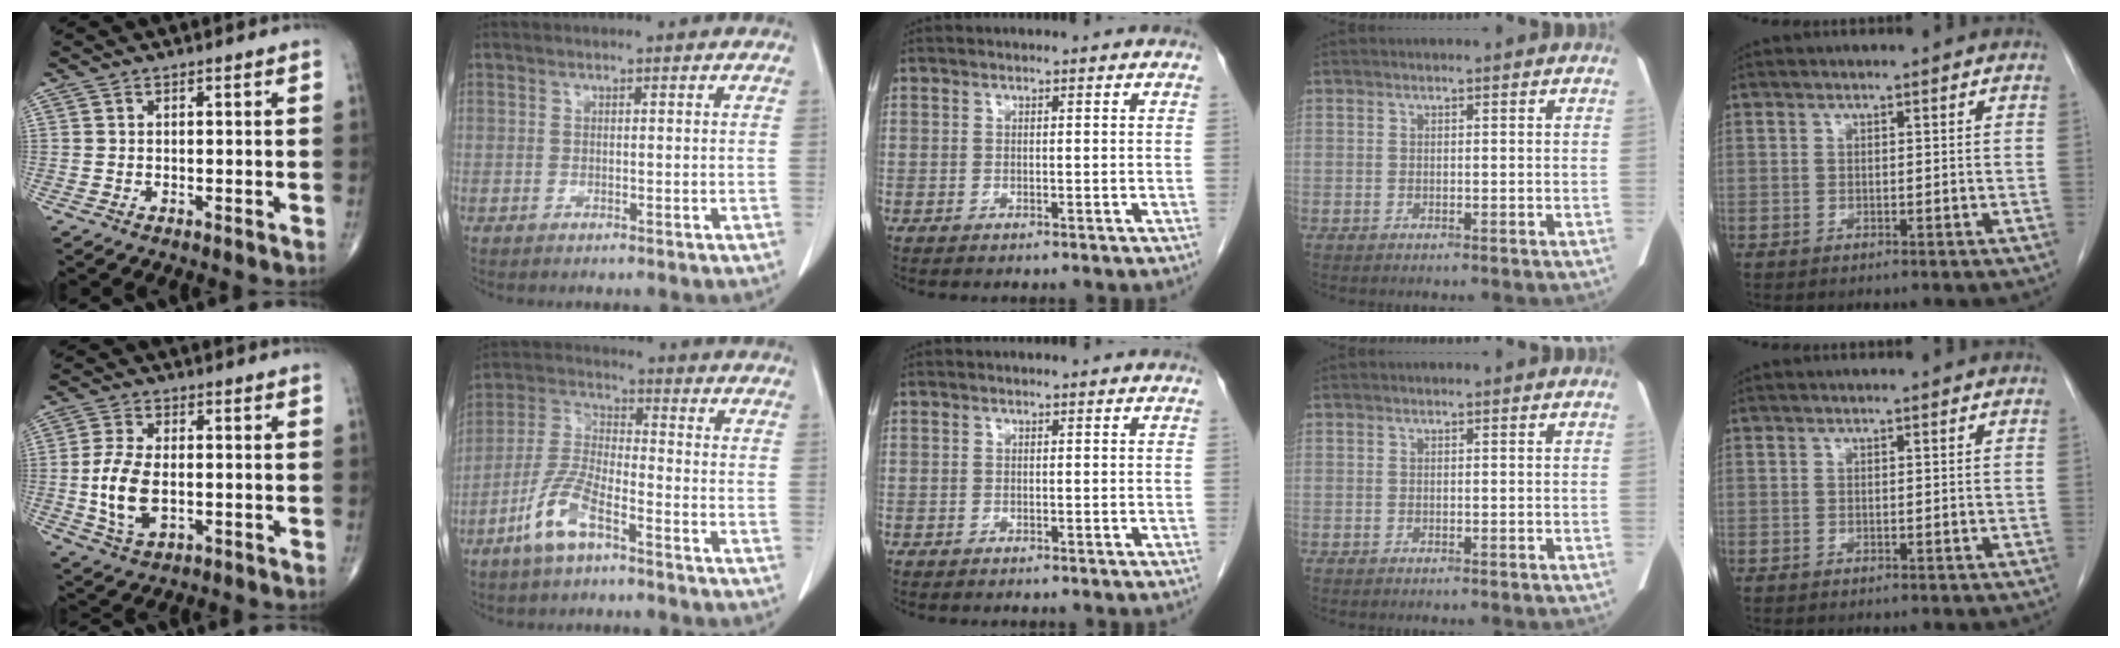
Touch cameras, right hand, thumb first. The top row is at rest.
{"thumb": {"total": 8.8, "force": [-1.1, 4.7, 7.3], "torque": [-0.153, -0.002, -0.019]}, "index": {"total": 8.6, "force": [-5.1, 2.3, 6.5], "torque": [-0.146, -0.003, -0.104]}}